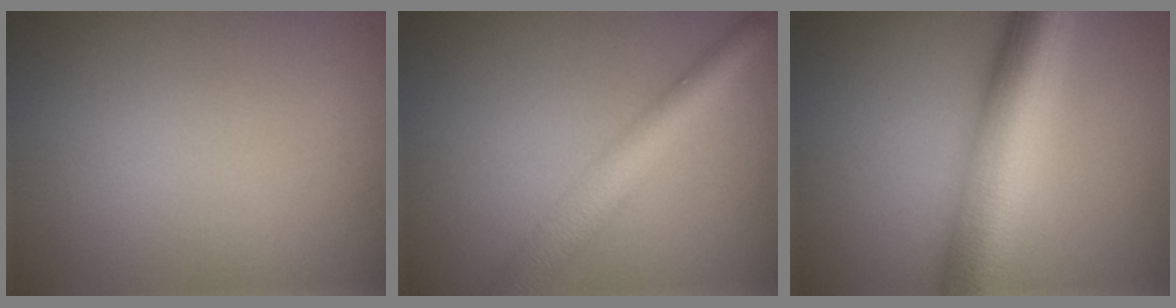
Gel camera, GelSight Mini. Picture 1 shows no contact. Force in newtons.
{"total": 5.0, "press": 5.0, "slide": 0.2}
{"total": 10.3, "press": 10.3, "slide": 0.2}